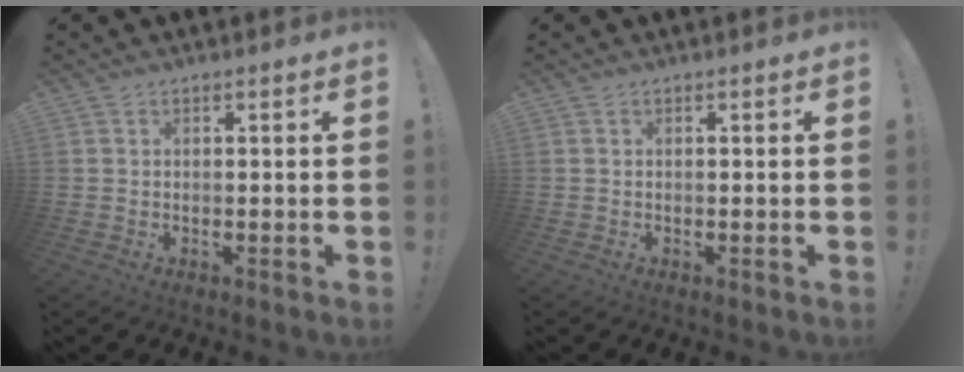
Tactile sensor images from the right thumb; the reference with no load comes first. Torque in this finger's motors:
{"motor_torque": [-0.01, 0.01, -0.04, 0.01, 0.00]}